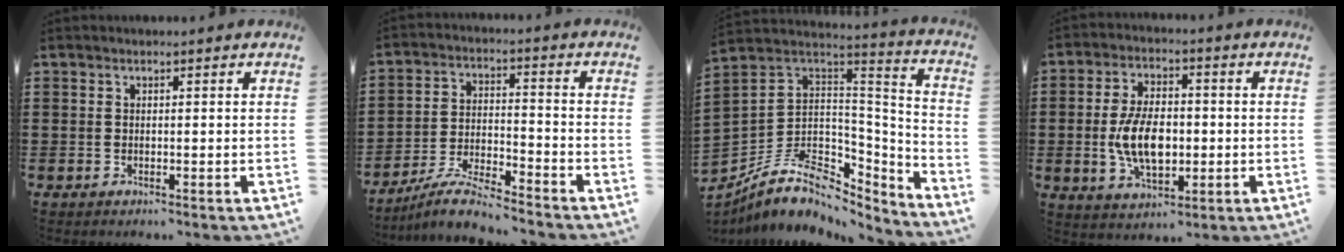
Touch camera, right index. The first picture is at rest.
{"total": 6.8, "force": [-6.4, 0.2, 2.3], "torque": [-0.059, -0.003, -0.128]}
{"total": 10.6, "force": [-5.9, 6.5, 6.1], "torque": [-0.136, 0.006, -0.105]}
{"total": 9.0, "force": [-1.2, 5.0, 7.4], "torque": [-0.151, 0.000, -0.025]}